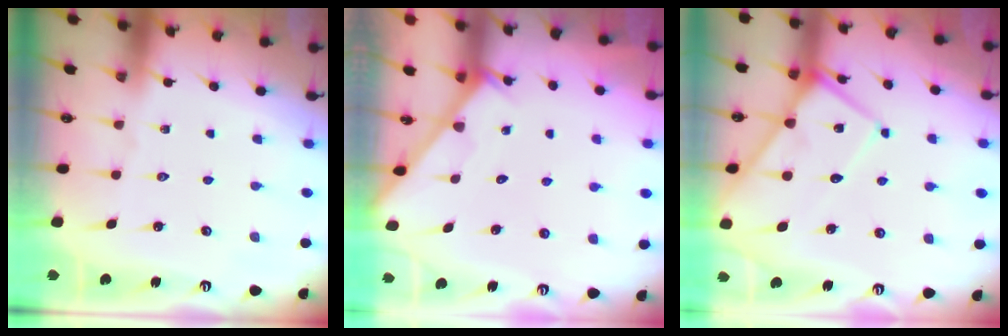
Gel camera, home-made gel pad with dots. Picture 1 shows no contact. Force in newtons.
{"total": 2.0, "press": 2.0, "slide": 0.1}
{"total": 10.2, "press": 10.1, "slide": 1.1}